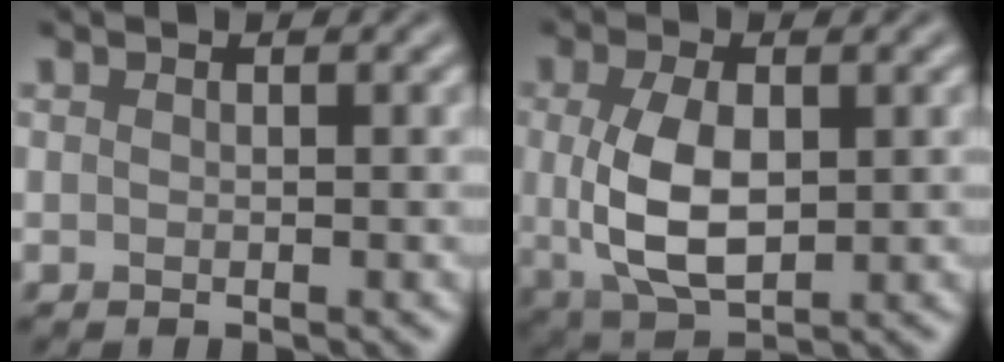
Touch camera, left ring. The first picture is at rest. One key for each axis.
{"total": 6.1, "fx": 0.2, "fy": 3.2, "fz": 5.2, "tx": -0.115, "ty": -0.004, "tz": 0.009}